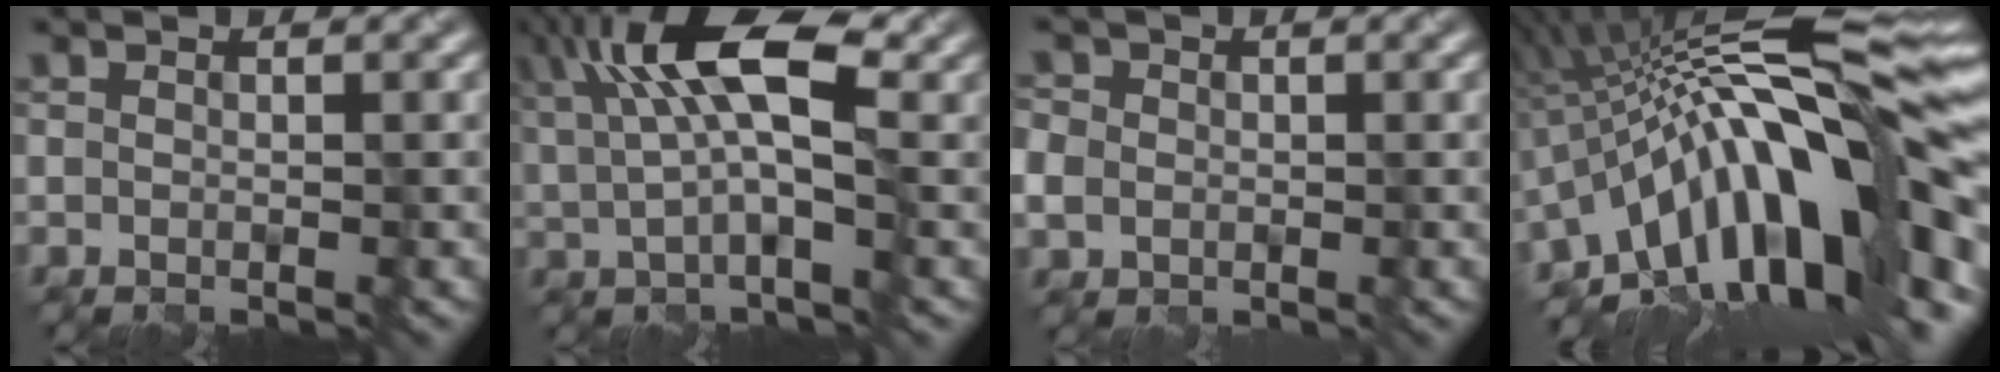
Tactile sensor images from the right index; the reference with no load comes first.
{"total": 8.1, "force": [2.8, 2.8, 7.0], "torque": [-0.140, 0.012, 0.044]}
{"total": 2.7, "force": [0.1, 2.6, 0.8], "torque": [-0.024, 0.008, 0.004]}
{"total": 17.2, "force": [-3.7, 4.7, 16.2], "torque": [-0.220, 0.041, -0.088]}